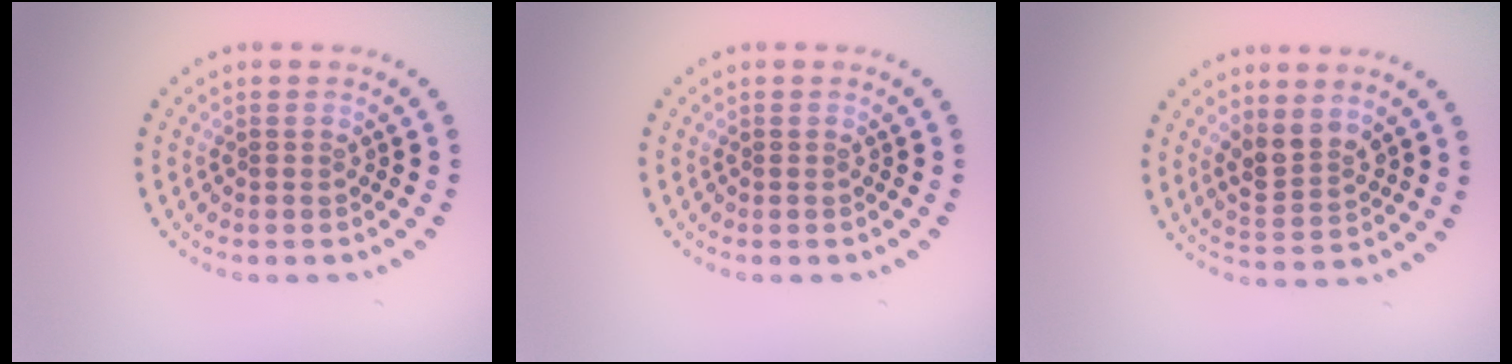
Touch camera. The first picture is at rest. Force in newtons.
{"total": 0.0}
{"total": 2.8, "press": 2.5, "slide": 1.3}